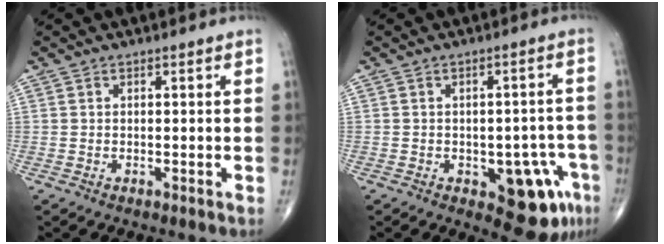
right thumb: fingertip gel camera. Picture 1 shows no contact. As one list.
[{"total": 10.5, "force": [-4.2, 5.0, 8.2], "torque": [-0.060, 0.019, -0.044]}]